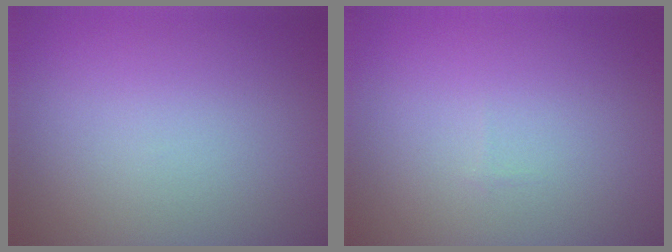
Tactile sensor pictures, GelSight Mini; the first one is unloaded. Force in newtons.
{"total": 0.0}